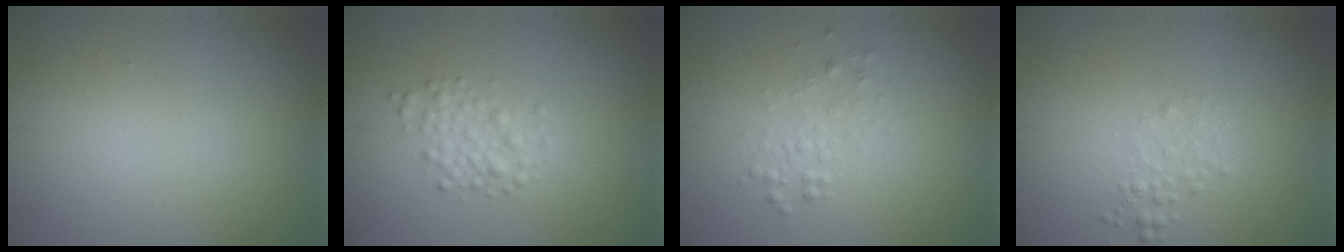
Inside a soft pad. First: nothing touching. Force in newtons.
{"total": 2.1, "press": 2.1, "slide": 0.0}
{"total": 1.3, "press": 1.3, "slide": 0.1}
{"total": 1.3, "press": 1.3, "slide": 0.1}